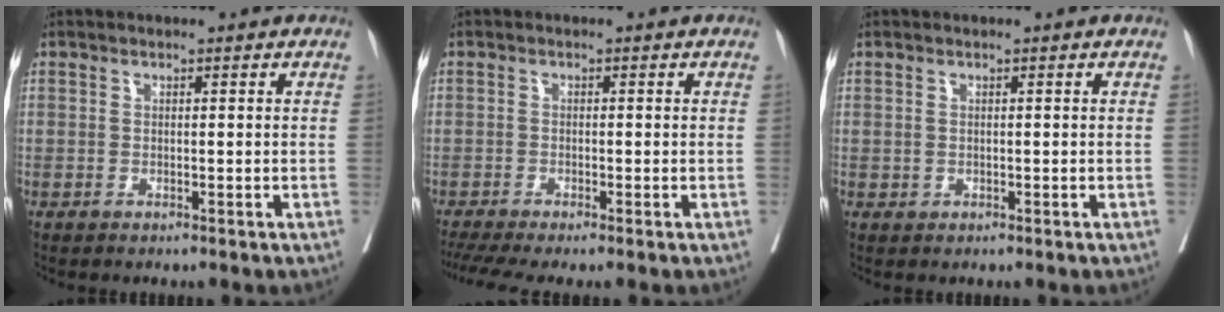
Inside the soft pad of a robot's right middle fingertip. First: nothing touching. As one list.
[{"total": 5.7, "force": [-4.4, 0.2, 3.5], "torque": [-0.060, -0.011, -0.076]}, {"total": 0.0}]